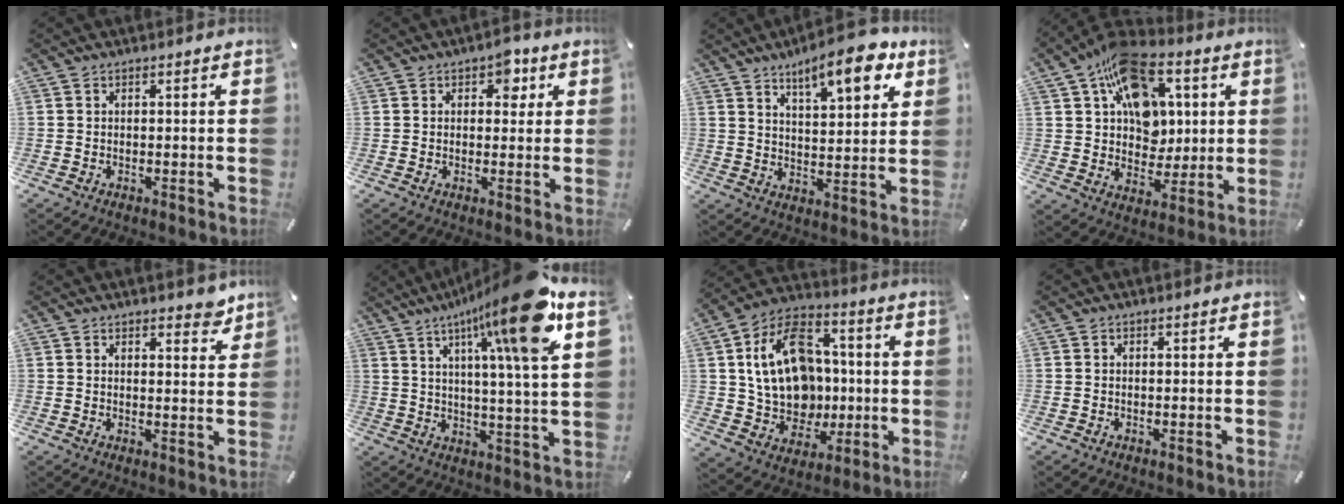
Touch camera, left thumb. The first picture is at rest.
{"total": 4.9, "force": [2.2, 3.3, 3.0], "torque": [-0.016, -0.008, 0.027]}
{"total": 12.4, "force": [8.3, 4.4, 8.0], "torque": [-0.111, -0.042, 0.139]}
{"total": 17.6, "force": [7.7, 12.4, 9.9], "torque": [-0.164, -0.031, 0.144]}
{"total": 3.7, "force": [3.2, 1.7, 0.9], "torque": [0.008, -0.024, 0.053]}
{"total": 19.6, "force": [10.1, 2.6, 16.6], "torque": [-0.258, -0.046, 0.144]}
{"total": 19.8, "force": [1.2, 15.9, 11.7], "torque": [-0.222, 0.016, 0.030]}
{"total": 0.0}